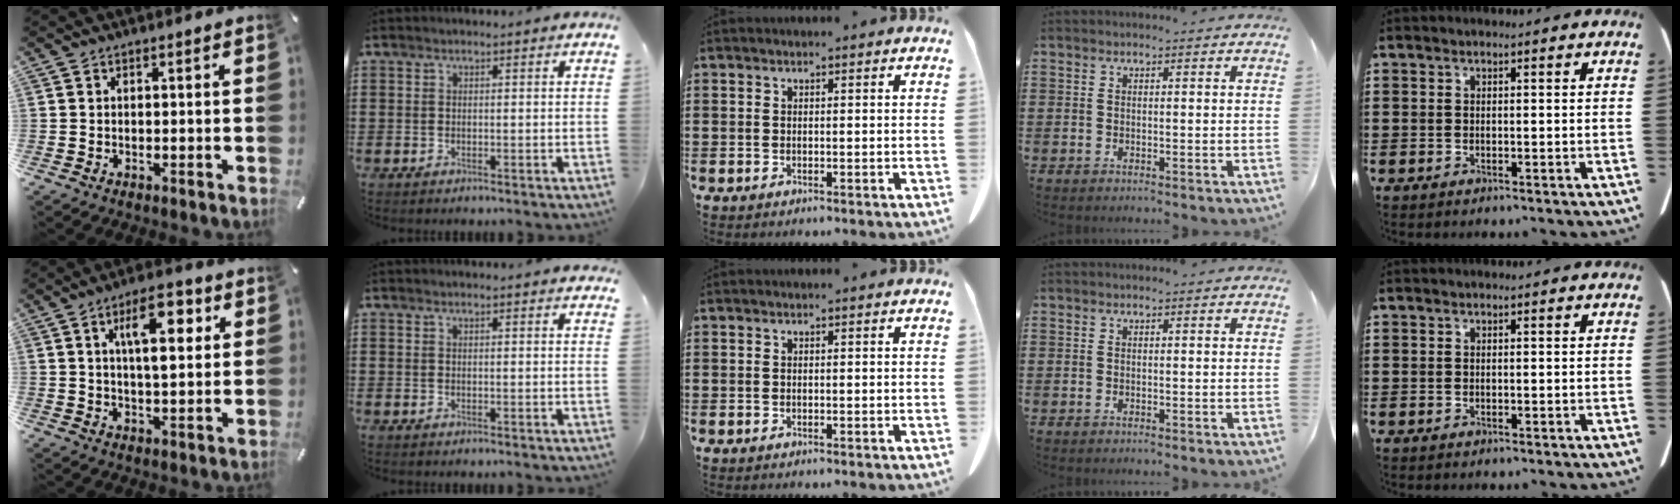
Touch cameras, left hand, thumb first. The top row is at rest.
{"thumb": {"total": 11.6, "force": [4.5, 5.0, 9.5], "torque": [-0.143, -0.006, 0.070]}, "index": {"total": 1.2, "force": [1.1, 0.0, 0.4], "torque": [-0.010, -0.001, 0.021]}}